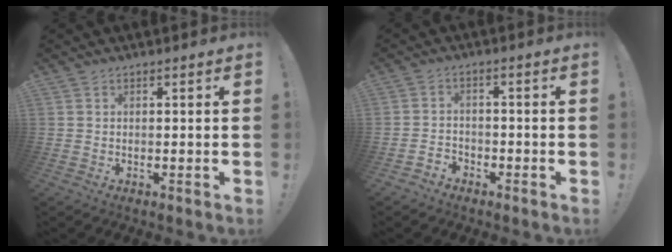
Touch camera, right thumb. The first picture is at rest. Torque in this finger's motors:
{"motor_torque": [0.26, -0.51, -0.11, 0.05, 0.00]}